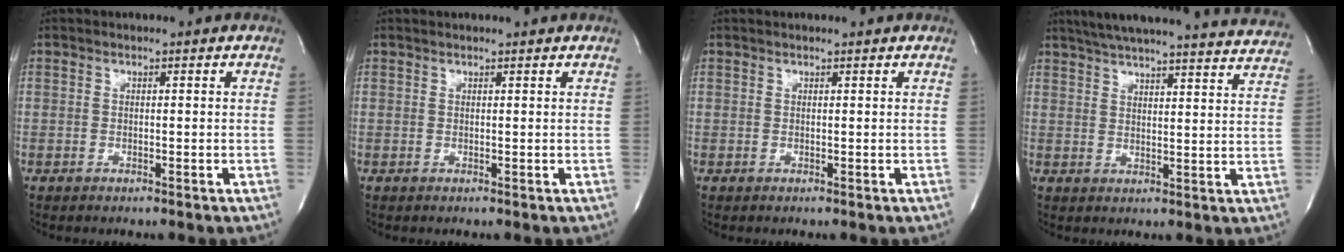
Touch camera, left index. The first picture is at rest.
{"total": 2.1, "force": [2.0, 0.0, 0.6], "torque": [-0.010, 0.011, 0.023]}
{"total": 1.3, "force": [1.3, -0.1, 0.4], "torque": [-0.009, 0.008, 0.016]}
{"total": 27.8, "force": [25.6, 2.6, 10.6], "torque": [-0.175, -0.040, 0.313]}